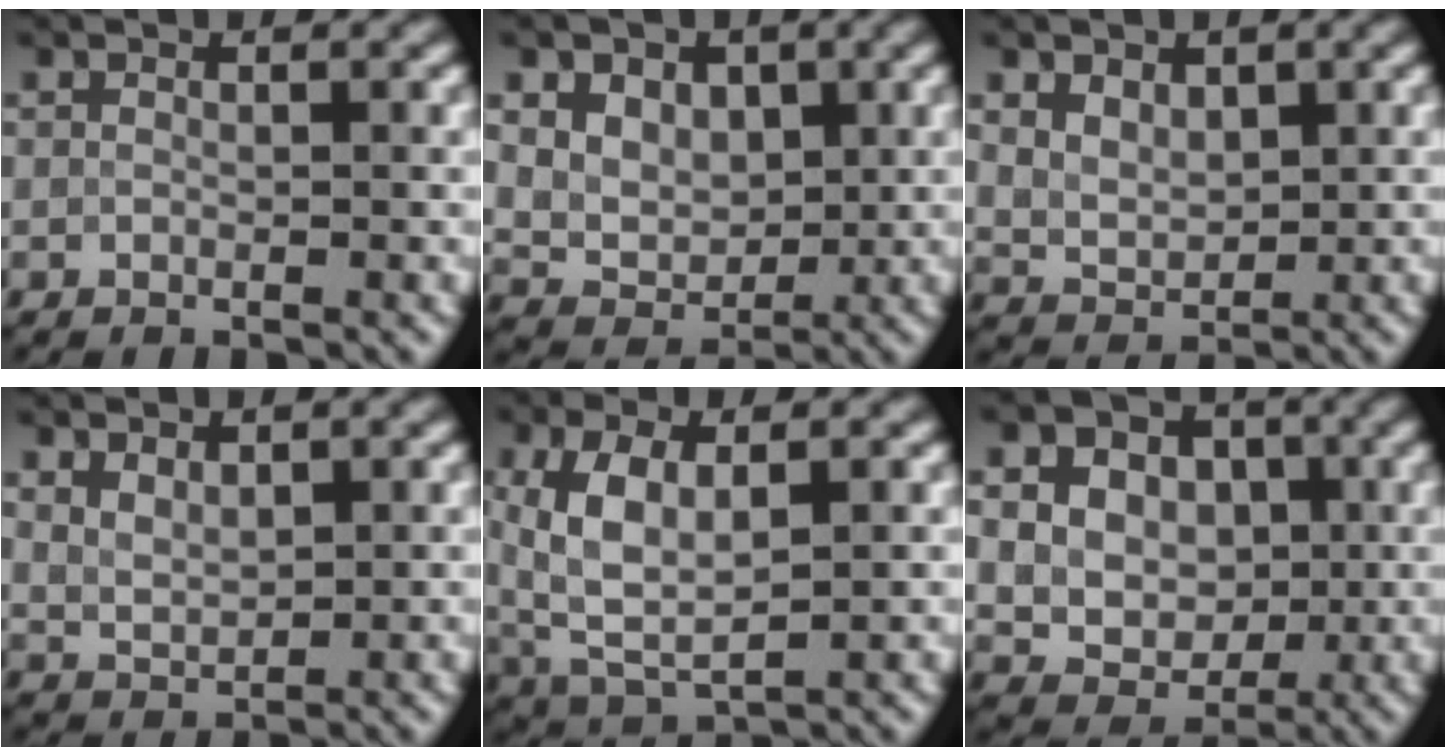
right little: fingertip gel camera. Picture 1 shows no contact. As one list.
[{"total": 7.7, "force": [3.2, 5.7, 4.0], "torque": [-0.062, 0.022, 0.046]}, {"total": 3.3, "force": [1.5, 2.3, 1.9], "torque": [-0.027, -0.003, 0.026]}, {"total": 2.5, "force": [1.3, 1.4, 1.6], "torque": [-0.025, -0.001, 0.029]}, {"total": 6.2, "force": [1.1, 3.1, 5.3], "torque": [-0.103, 0.003, 0.023]}, {"total": 12.2, "force": [3.0, 10.0, 6.2], "torque": [-0.113, 0.036, 0.043]}]